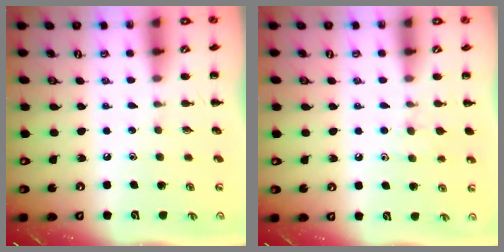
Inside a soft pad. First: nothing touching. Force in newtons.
{"total": 6.5, "press": 6.2, "slide": 1.9}